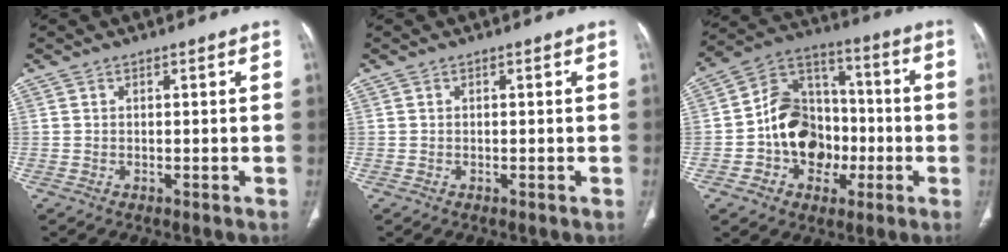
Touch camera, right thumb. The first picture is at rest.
{"total": 0.0}
{"total": 15.6, "force": [-3.0, 12.6, 8.7], "torque": [-0.094, 0.044, -0.053]}